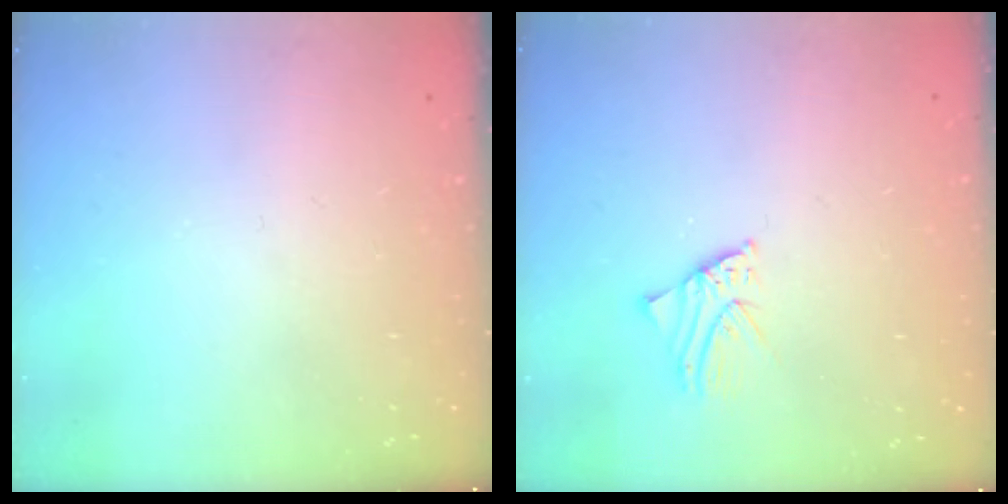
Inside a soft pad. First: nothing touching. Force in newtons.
{"total": 1.7, "press": 1.7, "slide": 0.2}